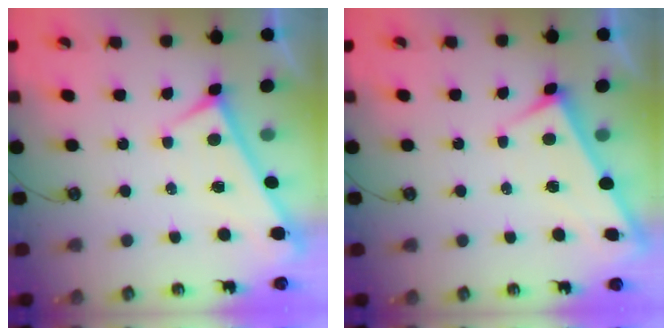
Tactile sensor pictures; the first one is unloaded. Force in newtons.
{"total": 2.6, "press": 2.6, "slide": 0.2}